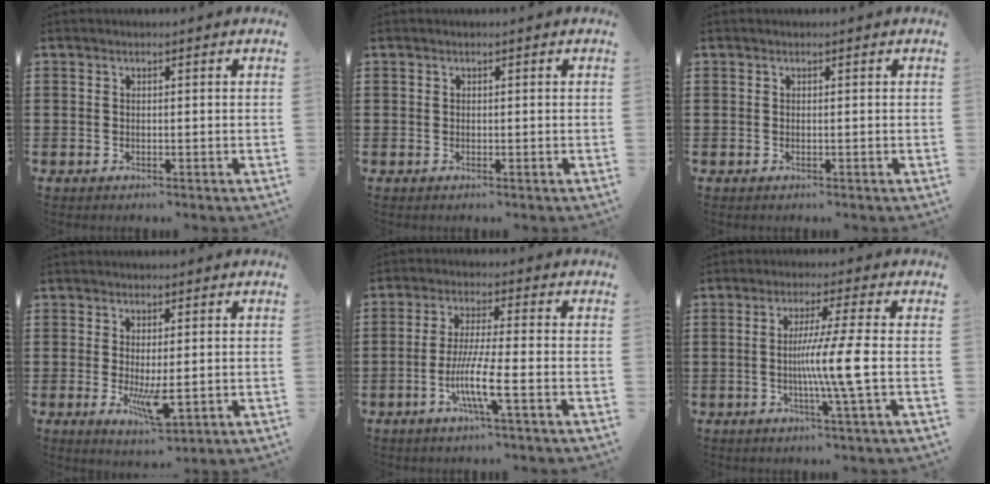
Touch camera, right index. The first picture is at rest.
{"total": 0.0}
{"total": 0.0}
{"total": 5.8, "force": [-0.9, 1.9, 5.4], "torque": [-0.105, -0.016, -0.017]}
{"total": 7.8, "force": [-3.0, 0.5, 7.2], "torque": [-0.154, -0.016, -0.063]}
{"total": 8.3, "force": [-1.0, -1.0, 8.2], "torque": [-0.142, -0.014, -0.021]}